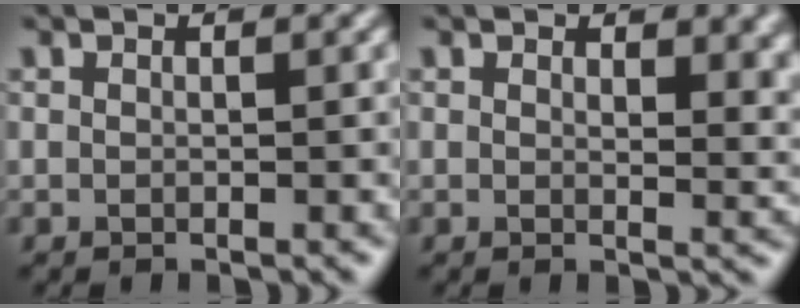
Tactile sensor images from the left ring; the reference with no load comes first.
{"total": 3.6, "force": [1.6, 1.8, 2.6], "torque": [-0.027, -0.007, 0.027]}